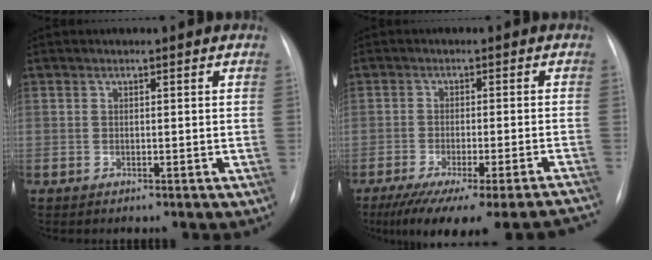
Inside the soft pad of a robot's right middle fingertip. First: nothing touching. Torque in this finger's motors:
{"motor_torque": [1.11, -1.03, 0.26, 0.13]}